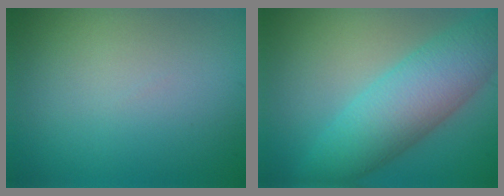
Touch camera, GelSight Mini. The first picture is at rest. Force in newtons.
{"total": 7.8, "press": 7.8, "slide": 0.1}